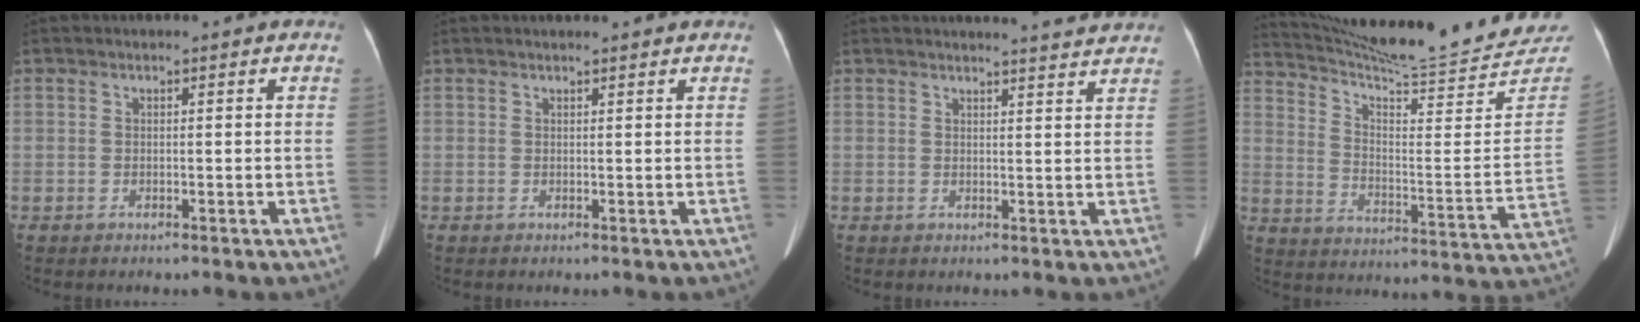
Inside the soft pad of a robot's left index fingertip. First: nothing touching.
{"total": 3.5, "force": [3.3, 0.3, 1.2], "torque": [-0.016, 0.023, 0.038]}
{"total": 6.1, "force": [5.9, -0.5, 1.4], "torque": [-0.022, 0.000, 0.058]}
{"total": 25.9, "force": [24.8, -0.2, 7.5], "torque": [-0.125, -0.118, 0.334]}